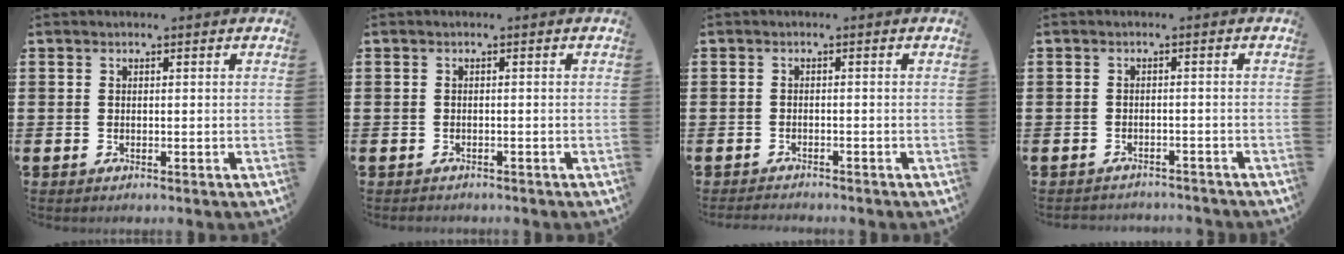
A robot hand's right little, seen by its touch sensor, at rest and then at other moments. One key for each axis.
{"total": 0.0}
{"total": 0.5, "fx": -0.5, "fy": -0.1, "fz": -0.2, "tx": 0.002, "ty": 0.003, "tz": -0.011}
{"total": 1.4, "fx": -1.4, "fy": 0.0, "fz": -0.1, "tx": -0.002, "ty": 0.003, "tz": -0.031}